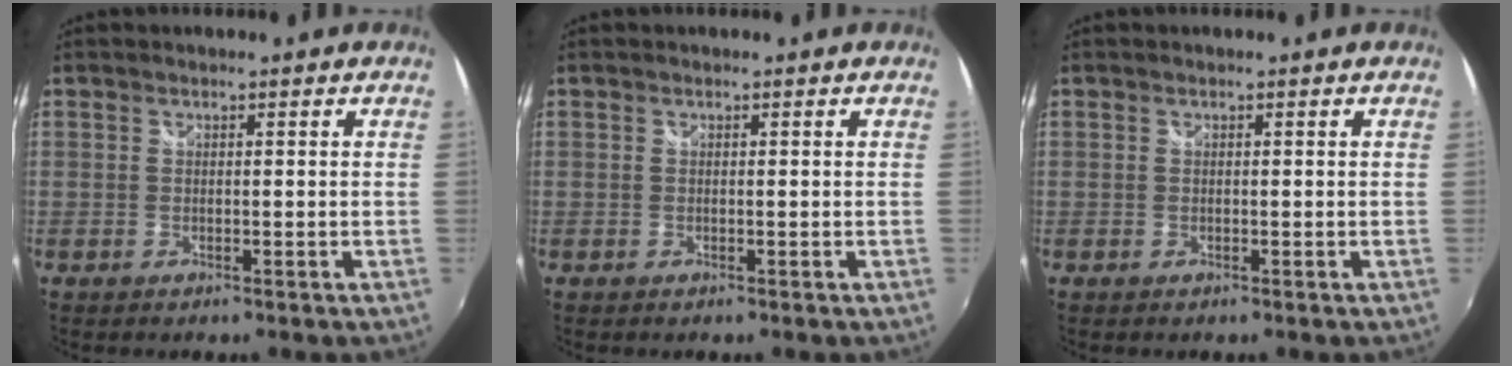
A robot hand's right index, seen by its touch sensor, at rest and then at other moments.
{"total": 0.0}
{"total": 0.0}